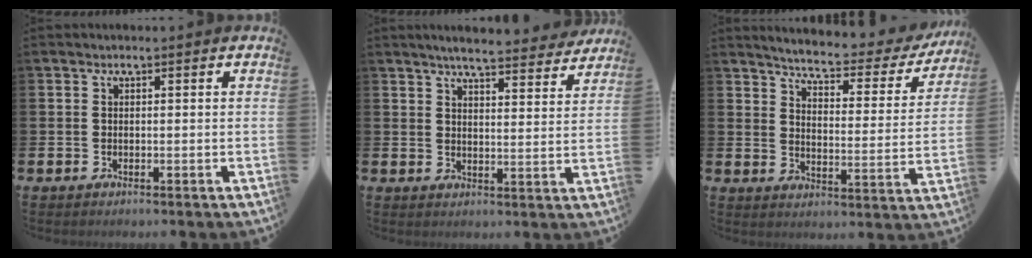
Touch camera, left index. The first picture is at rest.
{"total": 5.6, "force": [5.4, 0.3, 1.4], "torque": [-0.031, -0.034, 0.092]}
{"total": 5.3, "force": [4.9, 0.8, 1.8], "torque": [-0.053, -0.038, 0.076]}